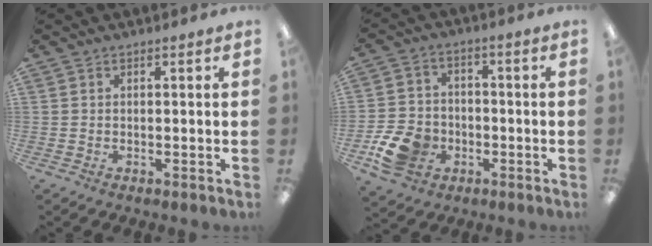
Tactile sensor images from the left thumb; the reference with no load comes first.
{"total": 10.9, "force": [-4.4, 8.3, 5.6], "torque": [-0.129, 0.029, -0.075]}